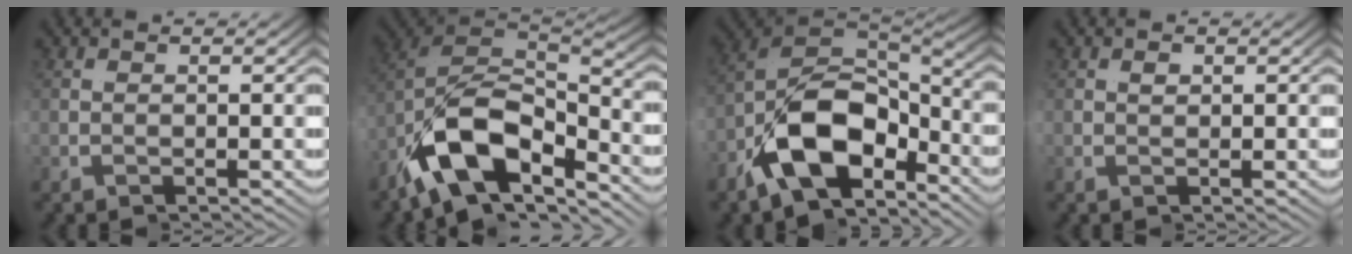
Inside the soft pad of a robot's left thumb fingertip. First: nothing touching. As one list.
[{"total": 11.1, "force": [-3.2, 6.0, 8.8], "torque": [-0.194, -0.007, -0.047]}, {"total": 13.0, "force": [-3.5, 7.1, 10.3], "torque": [-0.218, -0.020, -0.044]}, {"total": 0.8, "force": [0.1, 0.7, 0.4], "torque": [-0.007, -0.006, 0.007]}]